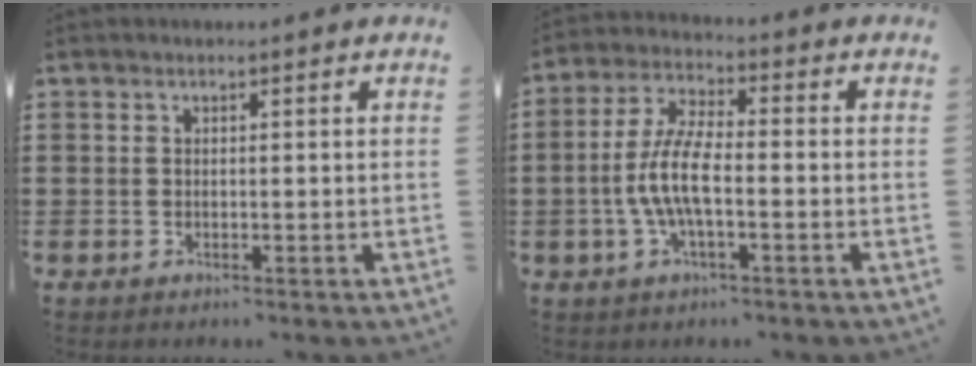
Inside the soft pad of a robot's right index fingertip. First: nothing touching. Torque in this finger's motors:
{"motor_torque": [2.14, 0.00, 0.80, 0.21]}